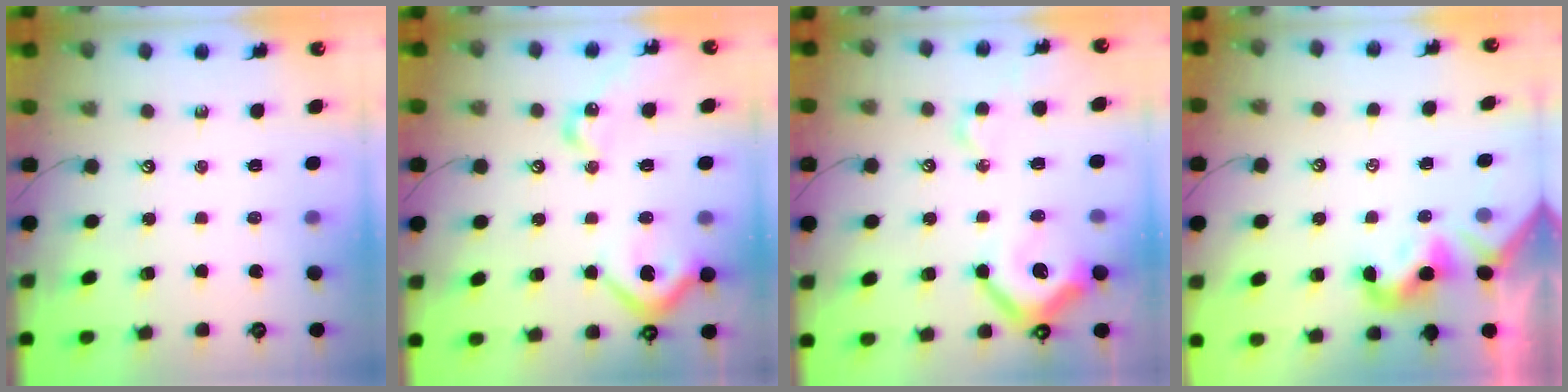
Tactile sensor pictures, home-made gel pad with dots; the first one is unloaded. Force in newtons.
{"total": 15.1, "press": 15.0, "slide": 1.7}
{"total": 10.8, "press": 10.6, "slide": 1.9}
{"total": 1.4, "press": 1.2, "slide": 0.7}